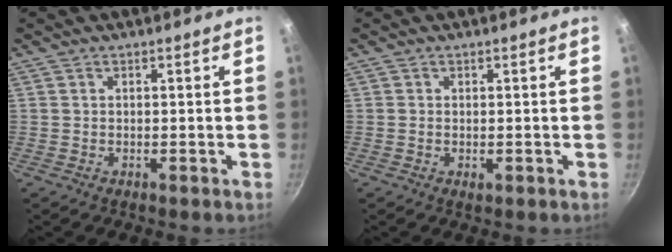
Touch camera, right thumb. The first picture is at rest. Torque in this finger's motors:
{"motor_torque": [-0.40, 0.50, -0.17, 0.43, 0.03]}